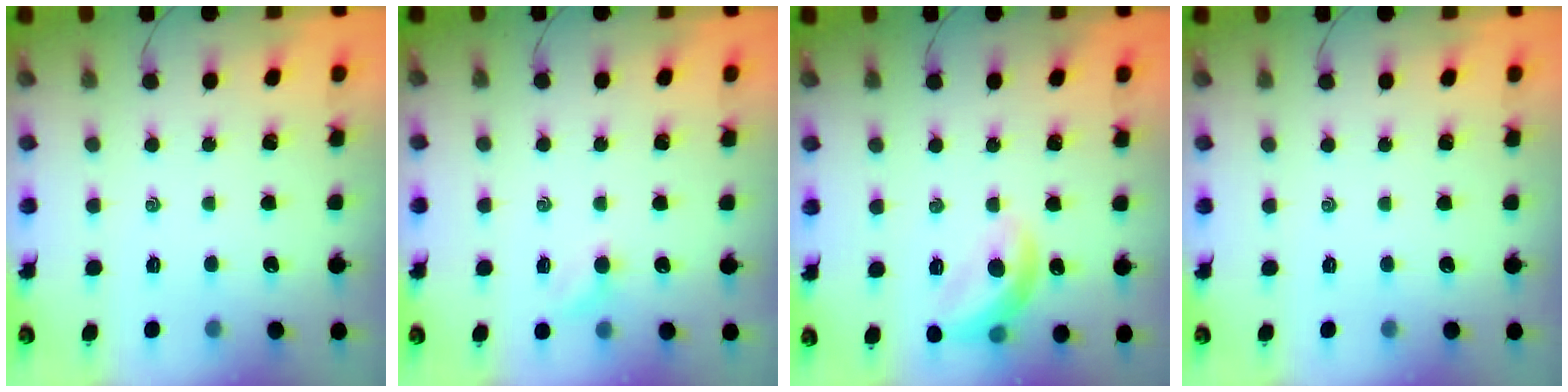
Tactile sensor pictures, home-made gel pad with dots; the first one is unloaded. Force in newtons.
{"total": 3.5, "press": 3.4, "slide": 0.9}
{"total": 12.8, "press": 12.7, "slide": 1.4}
{"total": 0.0}